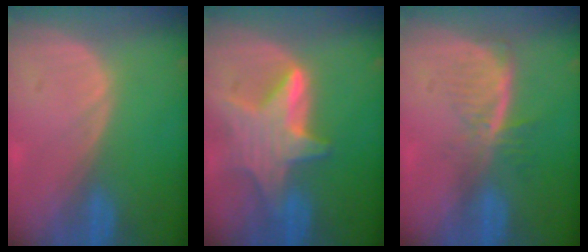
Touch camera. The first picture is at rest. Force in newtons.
{"total": 7.8, "press": 7.8, "slide": 0.7}
{"total": 5.9, "press": 5.1, "slide": 3.0}